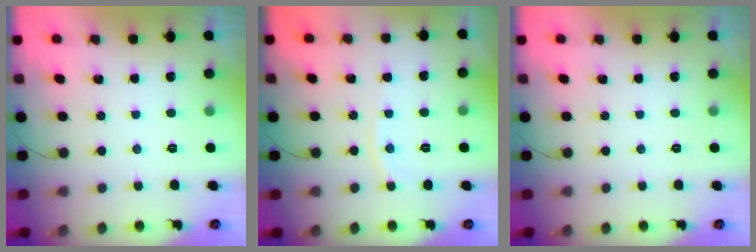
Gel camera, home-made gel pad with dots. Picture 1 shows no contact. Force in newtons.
{"total": 3.9, "press": 3.8, "slide": 0.6}
{"total": 0.0}